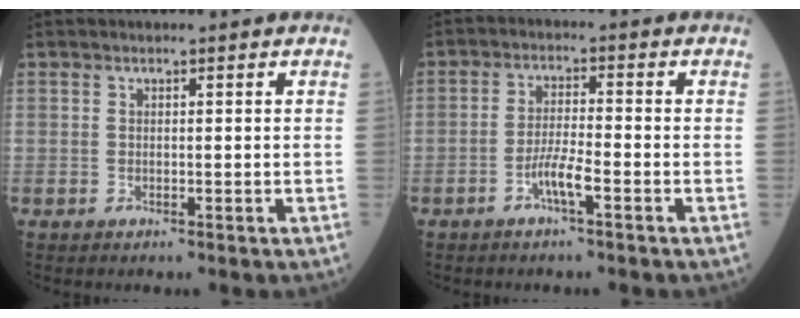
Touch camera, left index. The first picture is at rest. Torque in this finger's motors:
{"motor_torque": [0.03, 0.16, 0.10, 0.03]}